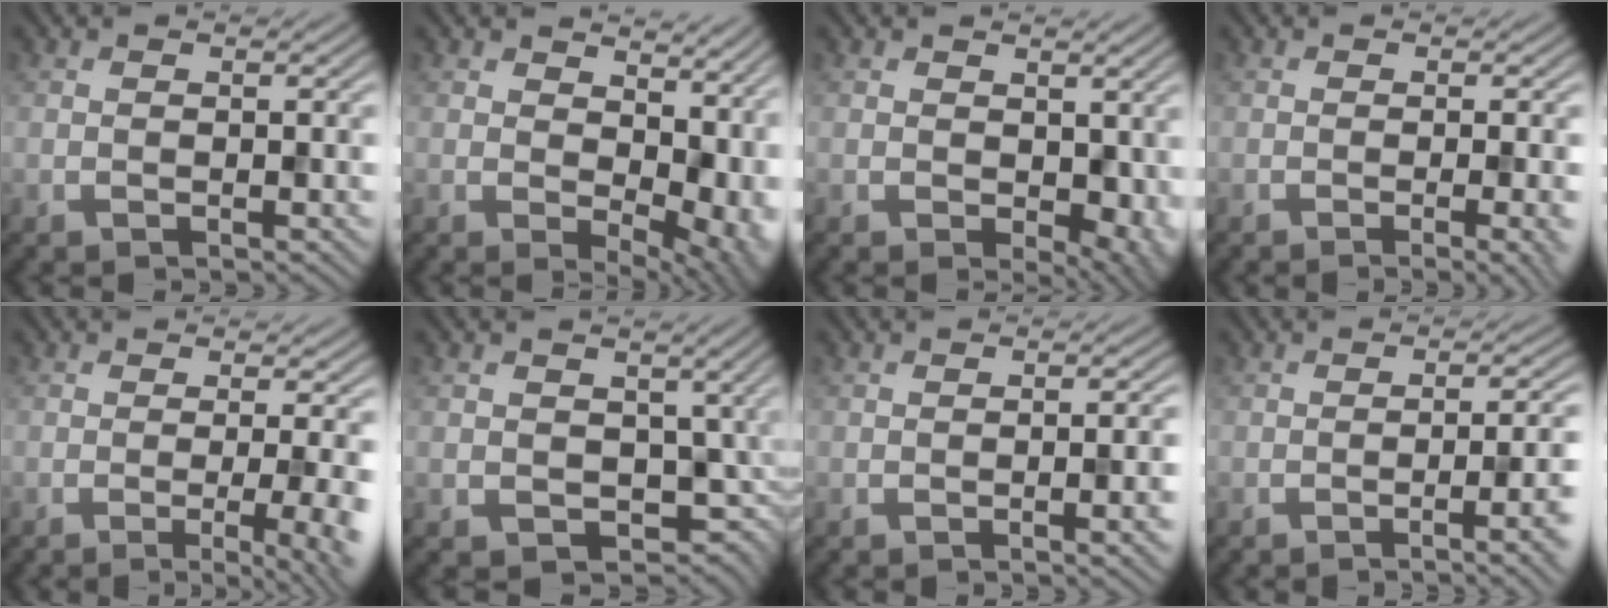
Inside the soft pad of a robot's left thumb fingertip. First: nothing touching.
{"total": 10.7, "force": [3.0, 6.7, 7.8], "torque": [-0.085, -0.023, 0.073]}
{"total": 4.6, "force": [0.2, 3.0, 3.5], "torque": [-0.053, -0.018, 0.013]}
{"total": 3.0, "force": [-0.9, 0.1, 2.8], "torque": [-0.033, 0.001, -0.014]}
{"total": 6.8, "force": [-1.3, 1.6, 6.5], "torque": [-0.066, 0.000, -0.013]}
{"total": 5.4, "force": [0.5, 4.1, 3.4], "torque": [-0.070, -0.020, 0.002]}
{"total": 3.3, "force": [-0.8, 0.3, 3.2], "torque": [-0.039, 0.001, -0.009]}
{"total": 5.7, "force": [-2.0, 0.9, 5.3], "torque": [-0.062, -0.002, -0.029]}